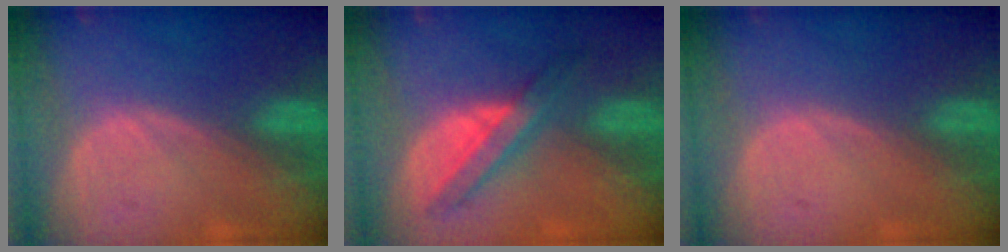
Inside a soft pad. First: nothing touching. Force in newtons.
{"total": 5.9, "press": 5.8, "slide": 0.5}
{"total": 0.0}